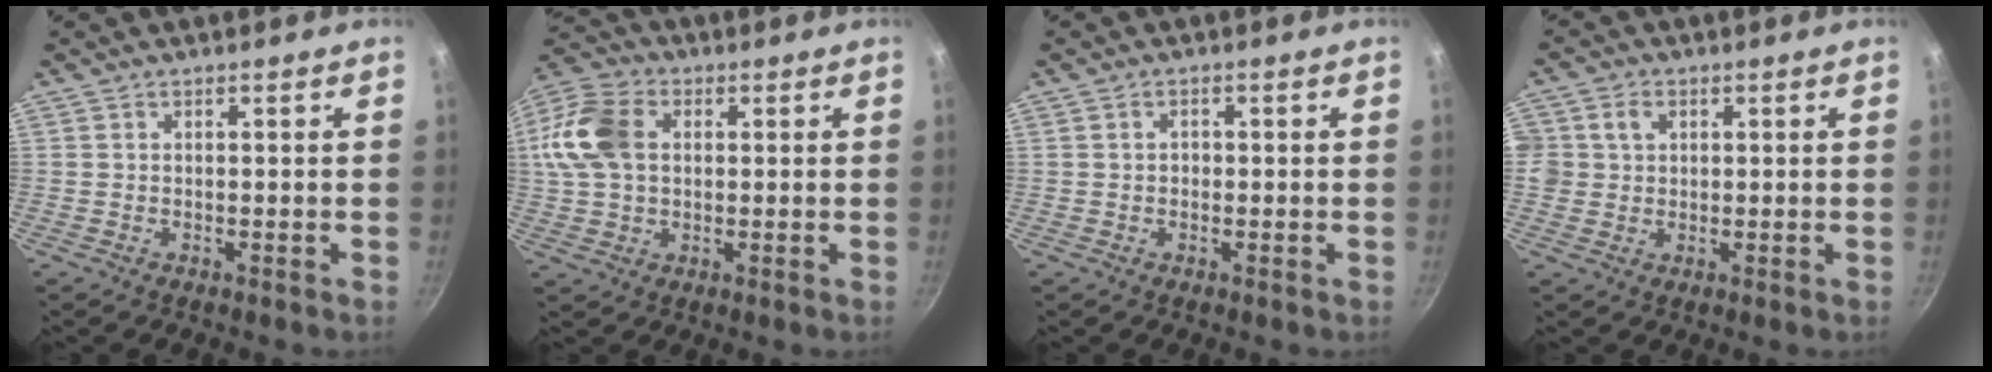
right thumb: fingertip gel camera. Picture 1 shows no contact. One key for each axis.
{"total": 12.6, "fx": 2.1, "fy": 8.8, "fz": 8.7, "tx": -0.175, "ty": 0.020, "tz": 0.034}
{"total": 1.2, "fx": 0.0, "fy": 1.0, "fz": 0.7, "tx": -0.007, "ty": 0.004, "tz": -0.002}
{"total": 5.1, "fx": 1.4, "fy": 4.3, "fz": 2.2, "tx": -0.029, "ty": 0.002, "tz": 0.030}